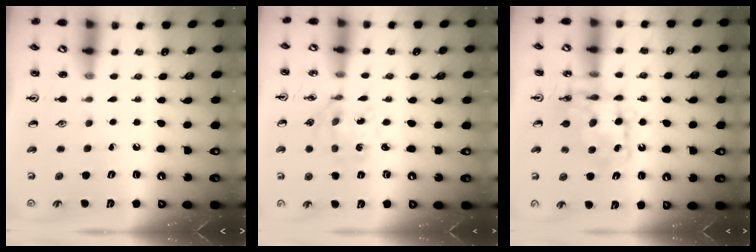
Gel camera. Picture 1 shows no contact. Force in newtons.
{"total": 2.9, "press": 2.7, "slide": 1.0}
{"total": 9.9, "press": 9.9, "slide": 0.6}